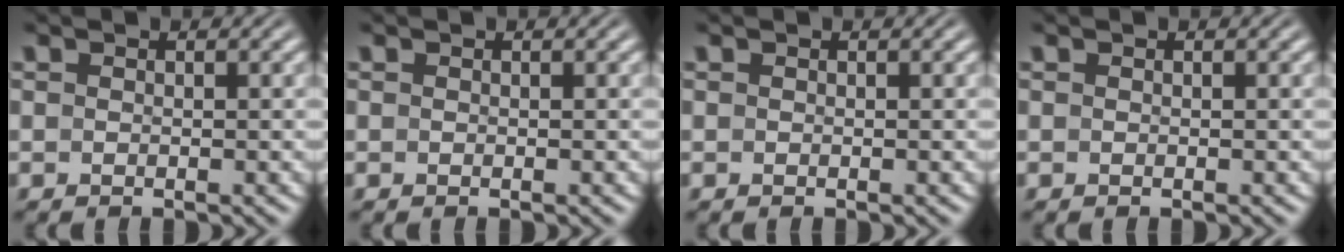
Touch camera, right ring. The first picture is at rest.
{"total": 0.0}
{"total": 0.0}
{"total": 0.0}